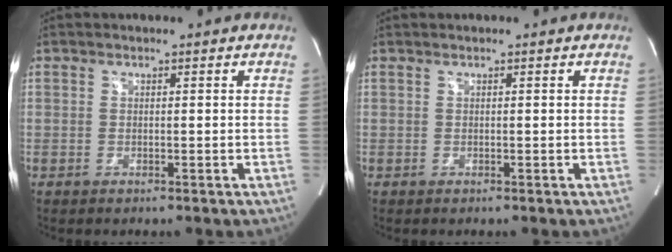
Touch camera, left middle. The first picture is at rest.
{"total": 0.0}